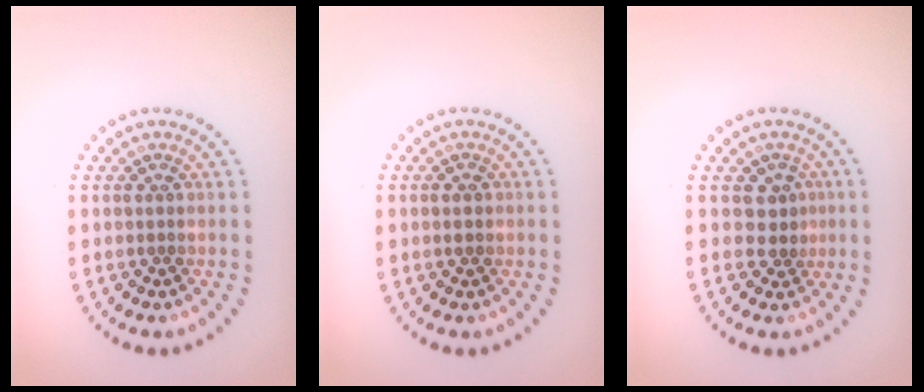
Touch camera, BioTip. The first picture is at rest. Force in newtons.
{"total": 1.5, "press": 1.4, "slide": 0.2}
{"total": 1.8, "press": 1.5, "slide": 1.1}